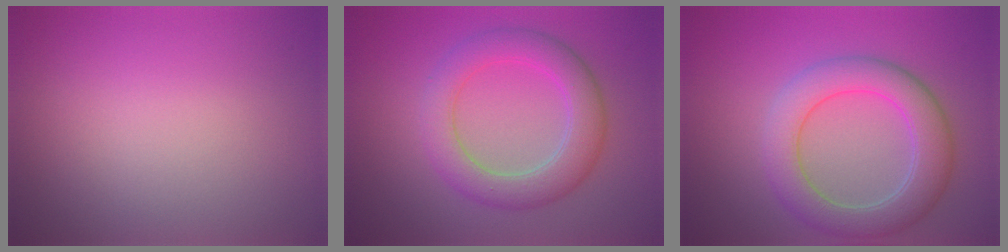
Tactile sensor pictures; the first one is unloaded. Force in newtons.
{"total": 5.1, "press": 5.1, "slide": 0.1}
{"total": 6.0, "press": 6.0, "slide": 0.1}